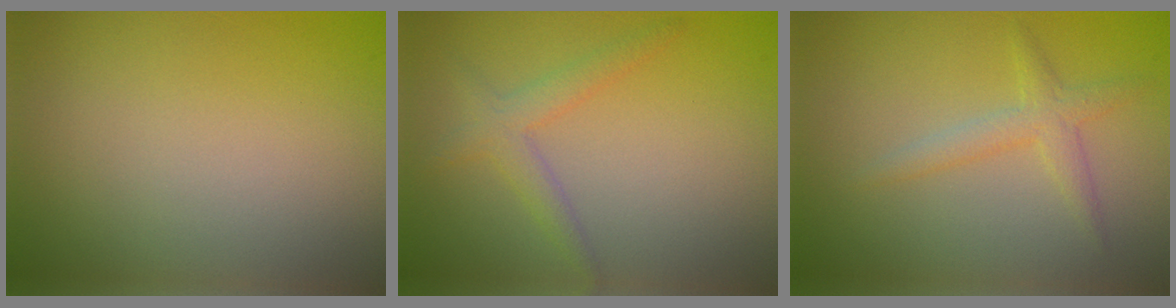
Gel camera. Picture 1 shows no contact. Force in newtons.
{"total": 2.3, "press": 2.3, "slide": 0.1}
{"total": 1.9, "press": 1.9, "slide": 0.1}